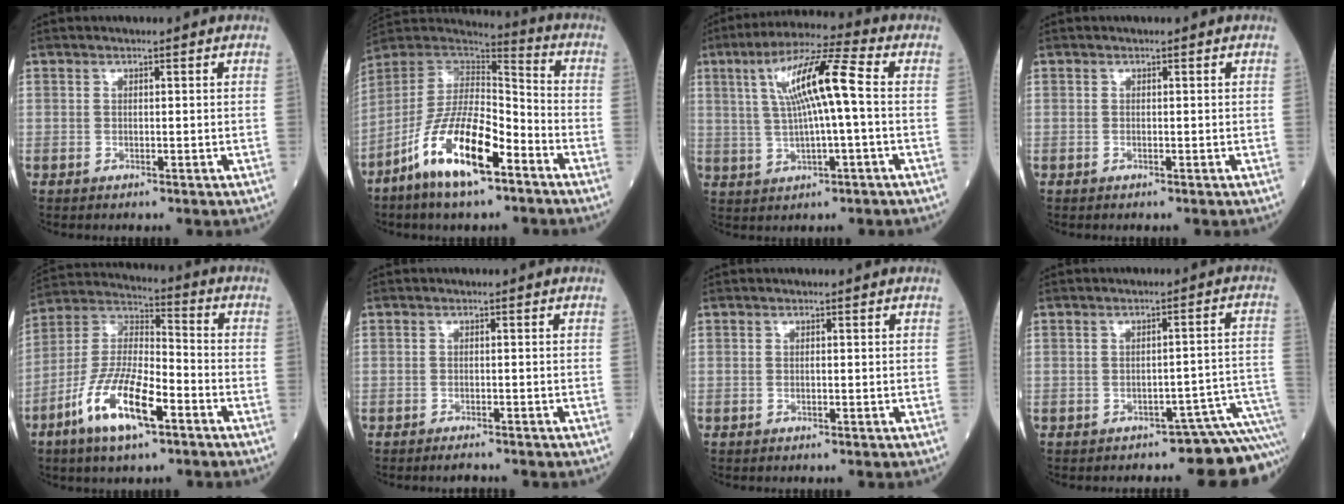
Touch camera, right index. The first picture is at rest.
{"total": 17.0, "force": [-8.9, 4.9, 13.6], "torque": [-0.274, -0.011, -0.163]}
{"total": 11.9, "force": [1.5, 1.4, 11.7], "torque": [-0.221, 0.024, 0.028]}
{"total": 0.0}
{"total": 15.0, "force": [-7.2, 4.5, 12.4], "torque": [-0.260, -0.002, -0.133]}
{"total": 3.0, "force": [-2.6, 0.9, 1.3], "torque": [-0.025, -0.006, -0.035]}
{"total": 0.7, "force": [-0.1, 0.4, 0.5], "torque": [-0.018, 0.000, -0.001]}
{"total": 10.4, "force": [-9.6, 1.8, 3.5], "torque": [-0.012, 0.059, -0.114]}